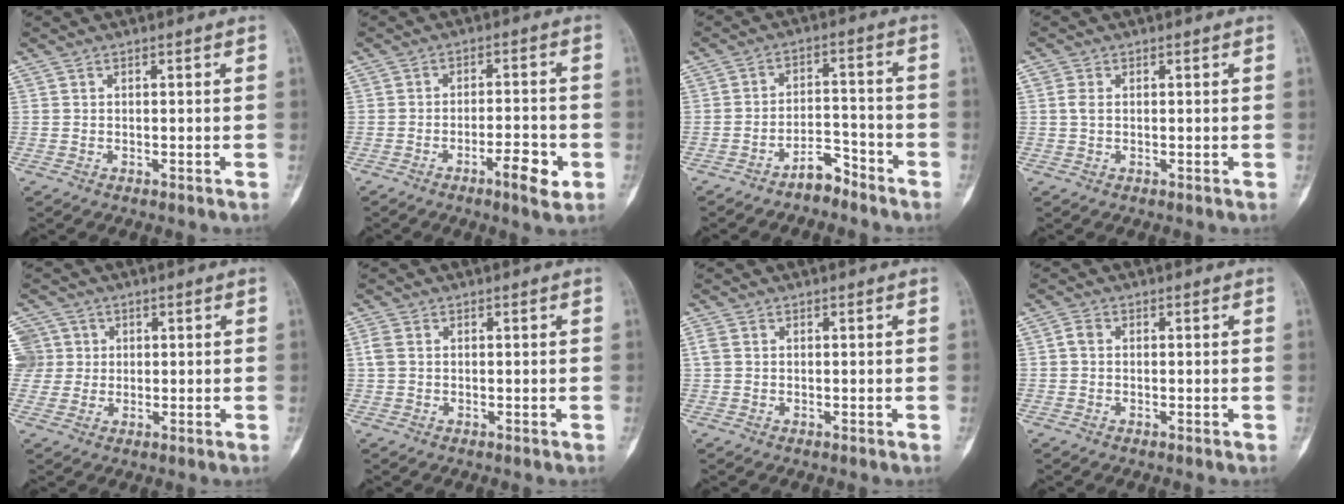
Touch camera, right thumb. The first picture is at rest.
{"total": 6.5, "force": [-2.9, 1.7, 5.5], "torque": [-0.081, 0.014, -0.043]}
{"total": 5.1, "force": [-4.3, 2.0, 1.9], "torque": [-0.019, 0.048, -0.074]}
{"total": 1.7, "force": [0.3, 1.1, 1.2], "torque": [-0.027, 0.004, 0.005]}
{"total": 6.7, "force": [1.7, 6.5, 0.5], "torque": [0.012, 0.015, 0.034]}
{"total": 1.9, "force": [0.3, 1.3, 1.4], "torque": [-0.042, 0.005, 0.006]}
{"total": 1.5, "force": [0.3, 1.1, 1.0], "torque": [-0.029, 0.005, 0.006]}
{"total": 1.5, "force": [0.0, 1.1, 1.0], "torque": [-0.015, 0.002, -0.004]}